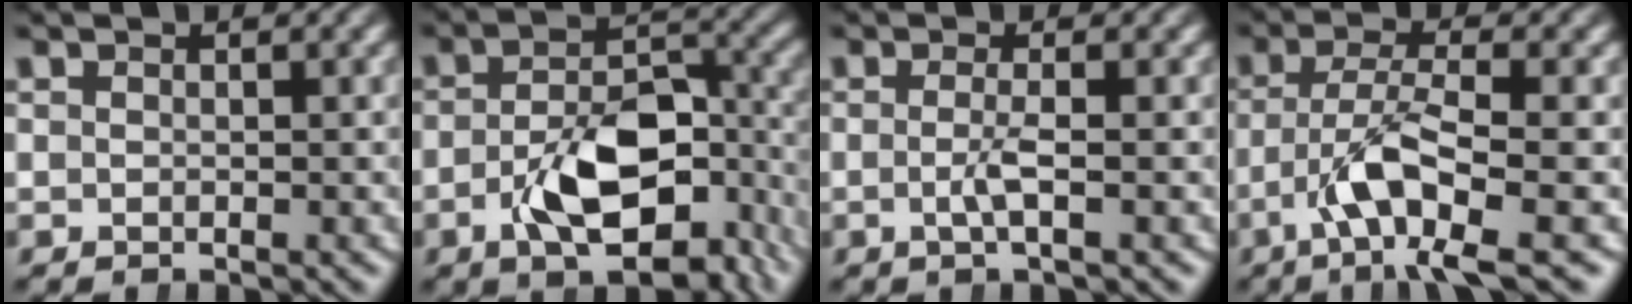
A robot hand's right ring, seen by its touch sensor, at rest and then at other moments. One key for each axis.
{"total": 8.3, "fx": -3.5, "fy": 4.3, "fz": 6.1, "tx": -0.100, "ty": -0.018, "tz": -0.048}
{"total": 1.8, "fx": -0.7, "fy": -0.2, "fz": 1.7, "tx": -0.038, "ty": -0.007, "tz": -0.011}
{"total": 5.8, "fx": -2.1, "fy": 1.5, "fz": 5.2, "tx": -0.098, "ty": -0.019, "tz": -0.026}